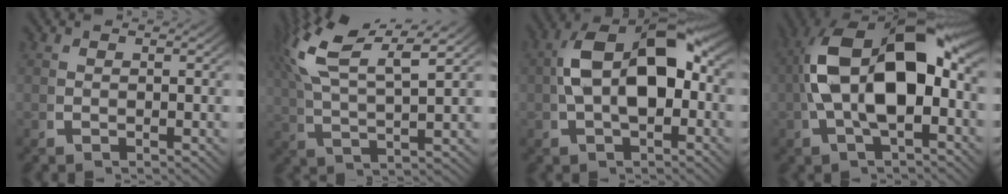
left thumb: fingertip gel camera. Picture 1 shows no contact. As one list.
[{"total": 9.3, "force": [4.5, 4.4, 6.8], "torque": [-0.137, 0.007, 0.072]}, {"total": 12.4, "force": [1.1, 7.4, 10.0], "torque": [-0.177, -0.006, 0.020]}, {"total": 15.4, "force": [1.2, 8.8, 12.6], "torque": [-0.235, -0.012, 0.021]}]